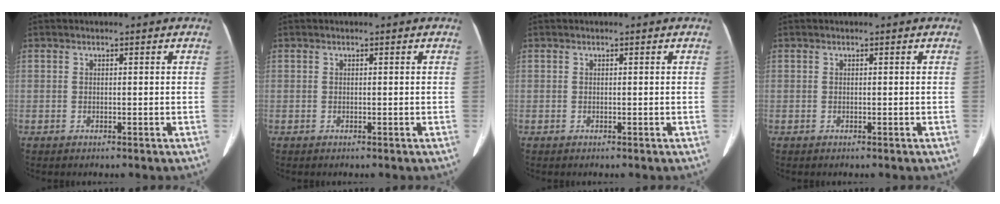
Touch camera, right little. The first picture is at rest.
{"total": 0.0}
{"total": 0.0}
{"total": 0.0}